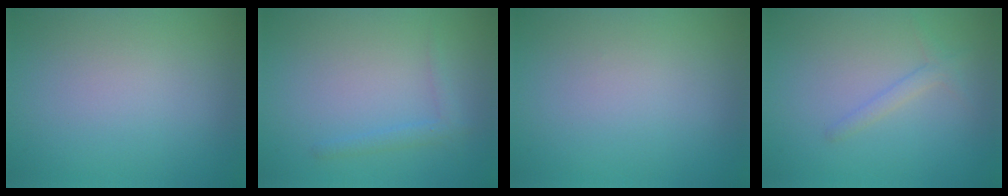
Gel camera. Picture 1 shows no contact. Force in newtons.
{"total": 1.3, "press": 1.3, "slide": 0.1}
{"total": 0.0}
{"total": 1.4, "press": 1.4, "slide": 0.1}